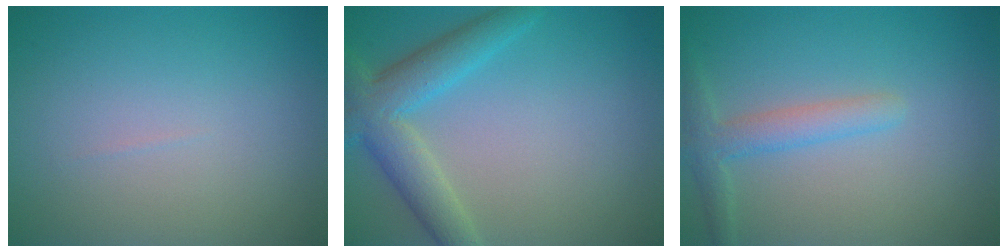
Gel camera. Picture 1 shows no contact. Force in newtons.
{"total": 5.3, "press": 5.3, "slide": 0.4}
{"total": 2.6, "press": 2.6, "slide": 0.2}